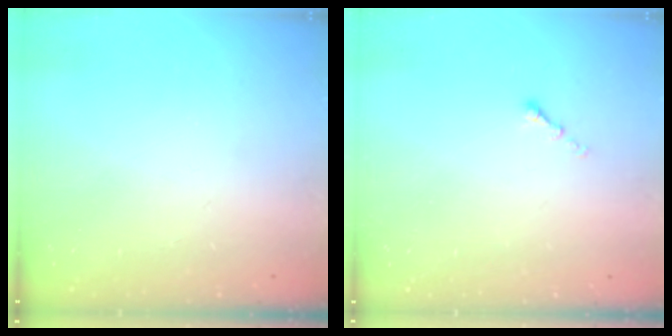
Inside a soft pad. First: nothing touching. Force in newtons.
{"total": 1.1, "press": 1.0, "slide": 0.5}